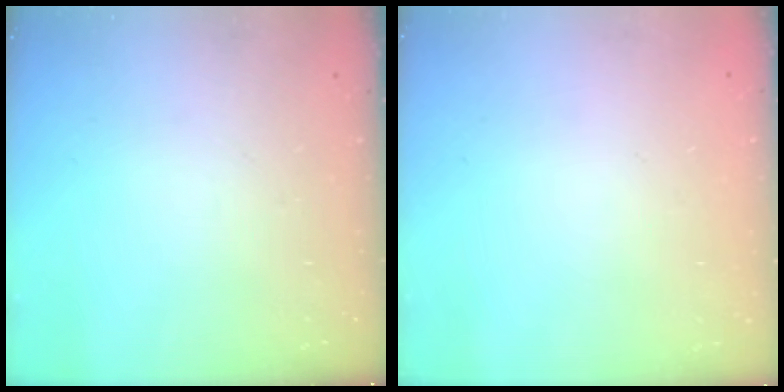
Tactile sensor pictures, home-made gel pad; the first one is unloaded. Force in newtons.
{"total": 1.8, "press": 1.8, "slide": 0.2}